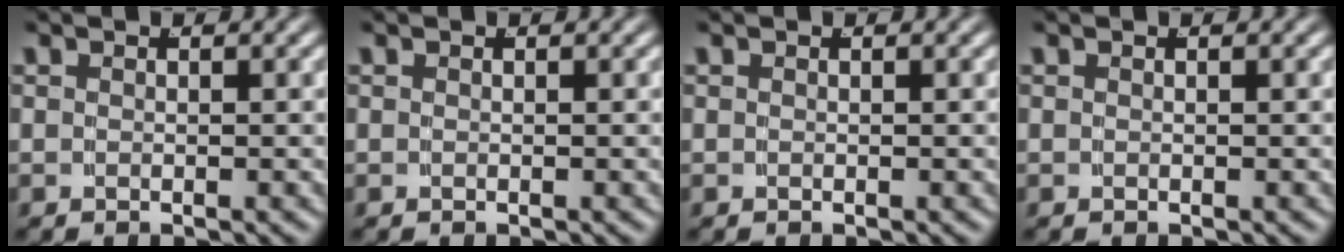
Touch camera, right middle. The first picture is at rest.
{"total": 0.0}
{"total": 0.0}
{"total": 0.0}